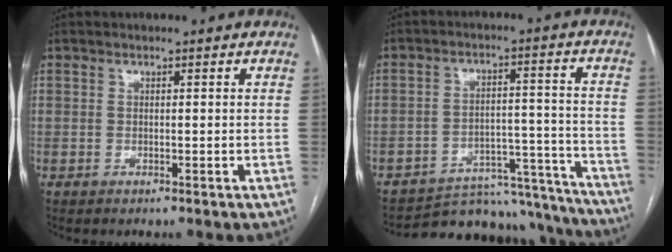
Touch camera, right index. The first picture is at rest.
{"total": 21.2, "force": [-20.3, 4.6, 3.9], "torque": [-0.032, 0.029, -0.271]}